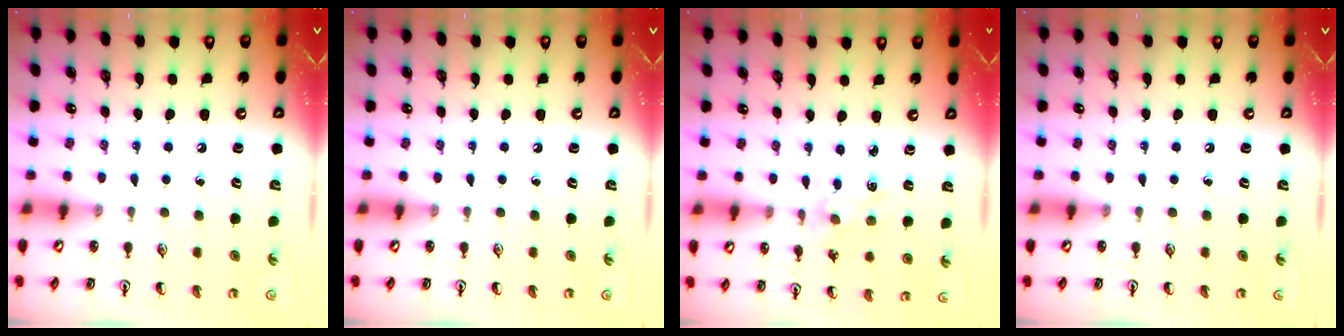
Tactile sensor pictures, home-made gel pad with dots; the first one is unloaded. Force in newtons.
{"total": 0.0}
{"total": 2.0, "press": 2.0, "slide": 0.3}
{"total": 0.0}